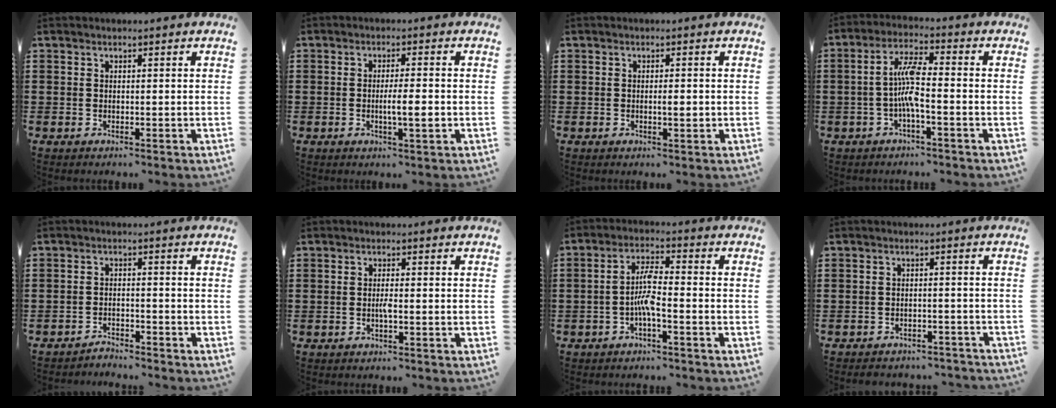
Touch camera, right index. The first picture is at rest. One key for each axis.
{"total": 4.1, "fx": -0.8, "fy": 0.6, "fz": 3.9, "tx": -0.067, "ty": -0.002, "tz": -0.015}
{"total": 1.8, "fx": -0.2, "fy": 0.4, "fz": 1.7, "tx": -0.031, "ty": -0.002, "tz": -0.004}
{"total": 6.4, "fx": -1.1, "fy": 1.4, "fz": 6.1, "tx": -0.133, "ty": 0.000, "tz": -0.028}
{"total": 2.4, "fx": -2.4, "fy": 0.1, "fz": -0.1, "tx": -0.006, "ty": 0.003, "tz": -0.052}
{"total": 1.6, "fx": -0.5, "fy": 0.2, "fz": 1.5, "tx": -0.030, "ty": 0.000, "tz": -0.009}
{"total": 5.4, "fx": -1.6, "fy": 1.3, "fz": 5.0, "tx": -0.103, "ty": 0.004, "tz": -0.034}
{"total": 2.5, "fx": -2.5, "fy": 0.4, "fz": -0.1, "tx": -0.005, "ty": 0.002, "tz": -0.054}